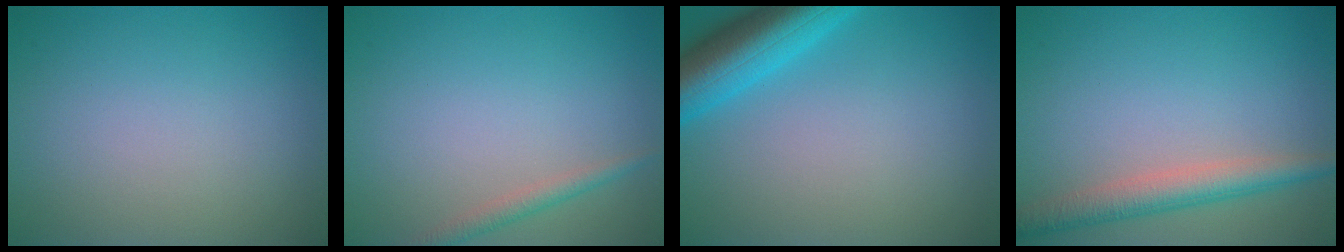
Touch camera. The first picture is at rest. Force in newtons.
{"total": 1.5, "press": 1.5, "slide": 0.0}
{"total": 7.1, "press": 7.1, "slide": 0.5}
{"total": 3.7, "press": 3.7, "slide": 0.2}